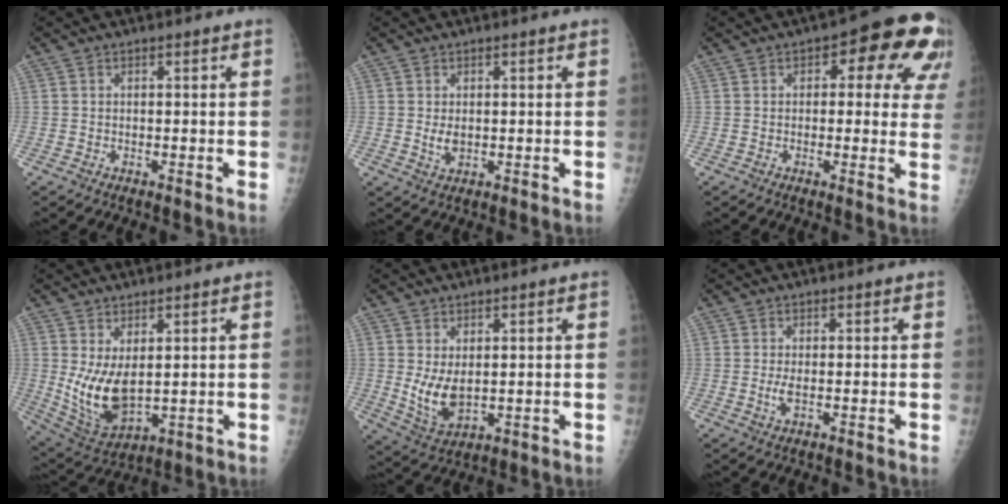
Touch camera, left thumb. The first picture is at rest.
{"total": 2.6, "force": [0.2, 1.6, 2.0], "torque": [-0.032, -0.007, 0.009]}
{"total": 12.9, "force": [5.0, 6.6, 9.8], "torque": [-0.053, -0.001, 0.048]}
{"total": 10.2, "force": [1.7, 5.3, 8.6], "torque": [-0.153, -0.027, 0.052]}
{"total": 6.9, "force": [1.0, 3.9, 5.7], "torque": [-0.097, -0.021, 0.033]}
{"total": 2.1, "force": [0.0, 0.6, 2.0], "torque": [-0.043, -0.004, 0.002]}